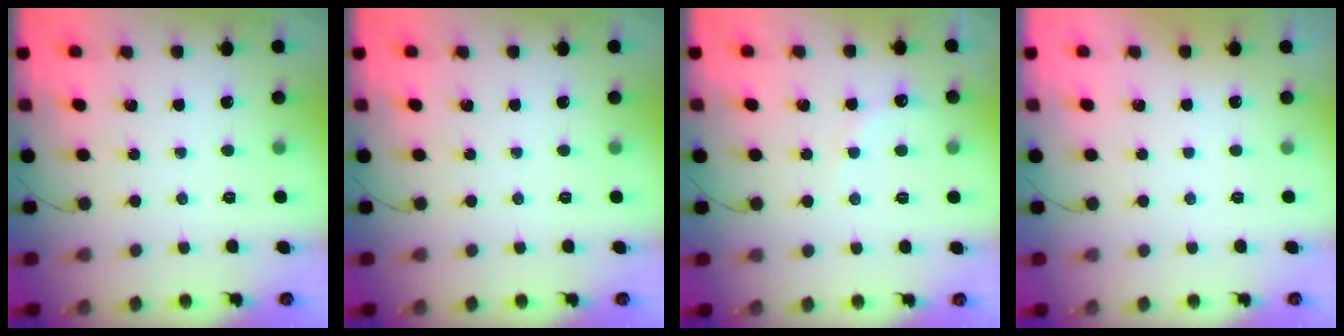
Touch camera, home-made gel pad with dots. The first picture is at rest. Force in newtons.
{"total": 0.0}
{"total": 5.7, "press": 5.6, "slide": 1.1}
{"total": 2.9, "press": 2.9, "slide": 0.1}